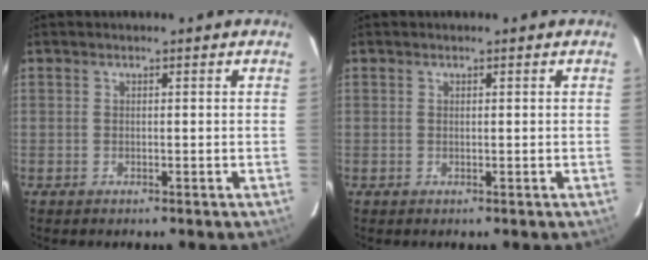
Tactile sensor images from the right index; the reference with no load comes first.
{"total": 0.0}